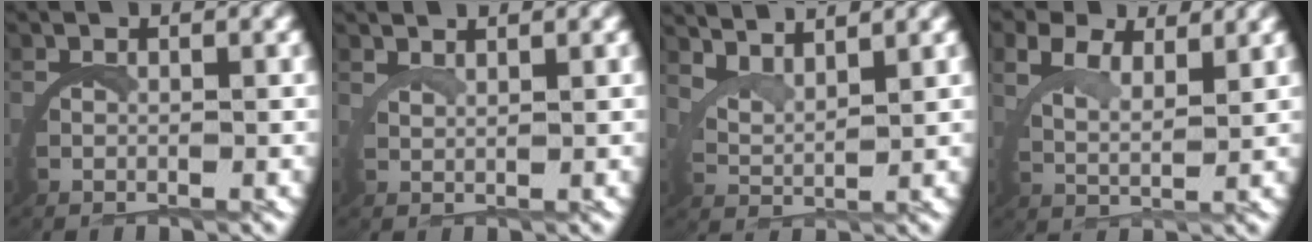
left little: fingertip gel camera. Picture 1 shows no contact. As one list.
[{"total": 2.4, "force": [2.1, -1.1, 0.0], "torque": [-0.005, 0.002, 0.039]}, {"total": 4.2, "force": [3.8, 0.8, 1.5], "torque": [-0.049, -0.002, 0.065]}, {"total": 3.6, "force": [2.9, 0.6, 2.0], "torque": [-0.054, -0.010, 0.054]}]